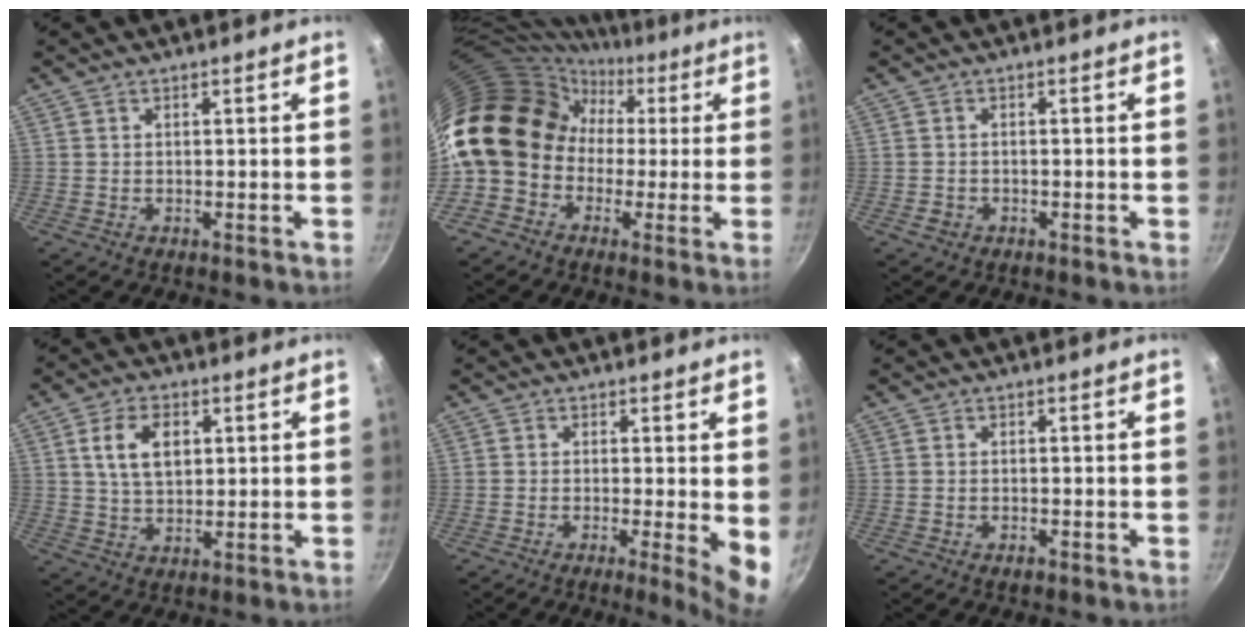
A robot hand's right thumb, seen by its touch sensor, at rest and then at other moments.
{"total": 17.4, "force": [-1.1, 15.1, 8.6], "torque": [-0.104, 0.058, -0.032]}
{"total": 1.5, "force": [-0.8, 1.2, 0.6], "torque": [-0.013, 0.007, -0.011]}
{"total": 8.4, "force": [2.2, 5.3, 6.1], "torque": [-0.095, 0.000, 0.040]}
{"total": 6.4, "force": [-0.6, 1.2, 6.3], "torque": [-0.083, -0.011, -0.008]}
{"total": 1.2, "force": [-0.7, 0.6, 0.7], "torque": [-0.016, 0.003, -0.014]}